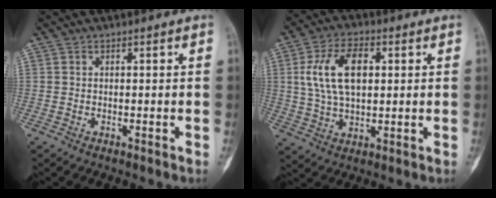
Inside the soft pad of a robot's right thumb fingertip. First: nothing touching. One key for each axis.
{"total": 12.6, "fx": 2.3, "fy": 7.5, "fz": 9.9, "tx": -0.172, "ty": 0.007, "tz": 0.043}